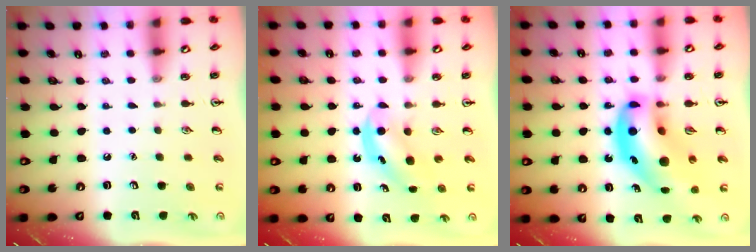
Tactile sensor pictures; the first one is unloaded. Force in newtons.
{"total": 4.8, "press": 4.7, "slide": 0.6}
{"total": 18.0, "press": 17.2, "slide": 5.0}